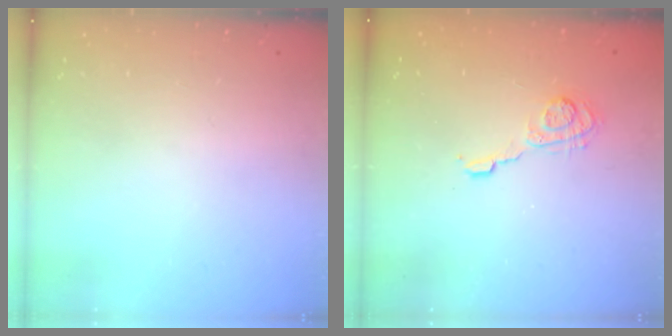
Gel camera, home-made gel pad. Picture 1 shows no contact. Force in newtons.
{"total": 6.1, "press": 6.1, "slide": 0.7}